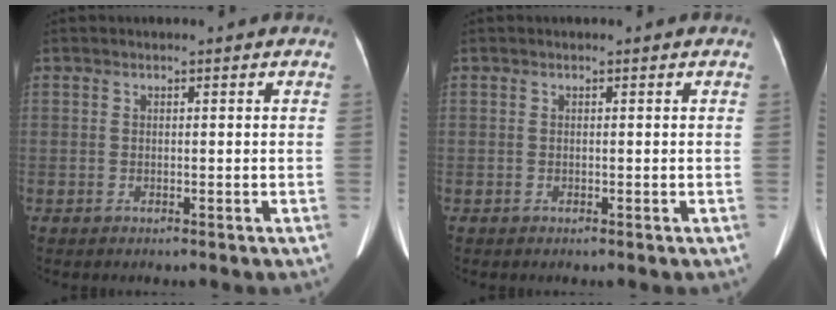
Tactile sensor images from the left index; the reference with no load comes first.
{"total": 0.0}